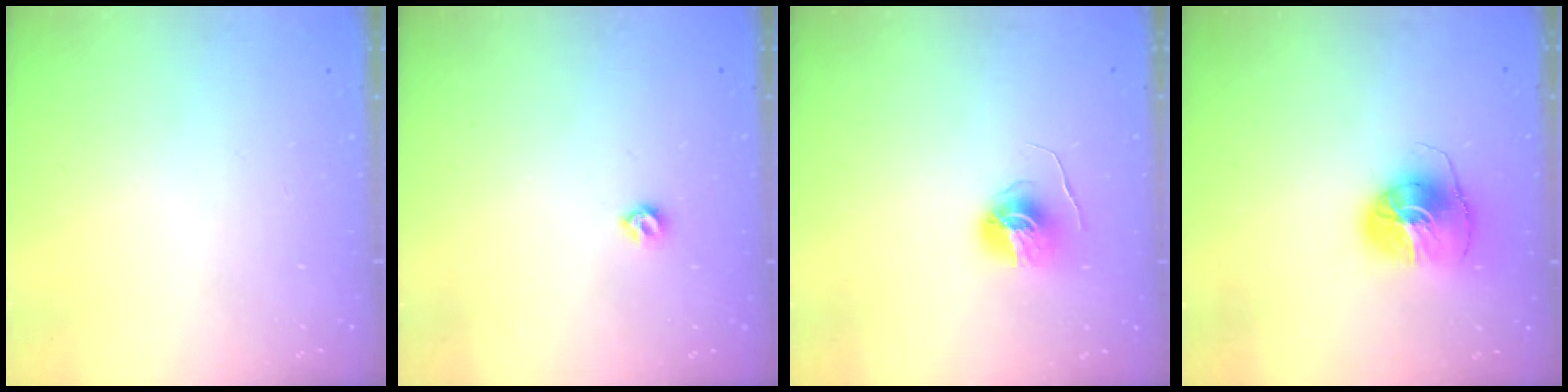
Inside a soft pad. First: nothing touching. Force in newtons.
{"total": 4.9, "press": 4.8, "slide": 0.8}
{"total": 6.7, "press": 6.7, "slide": 0.4}
{"total": 8.6, "press": 8.6, "slide": 0.9}